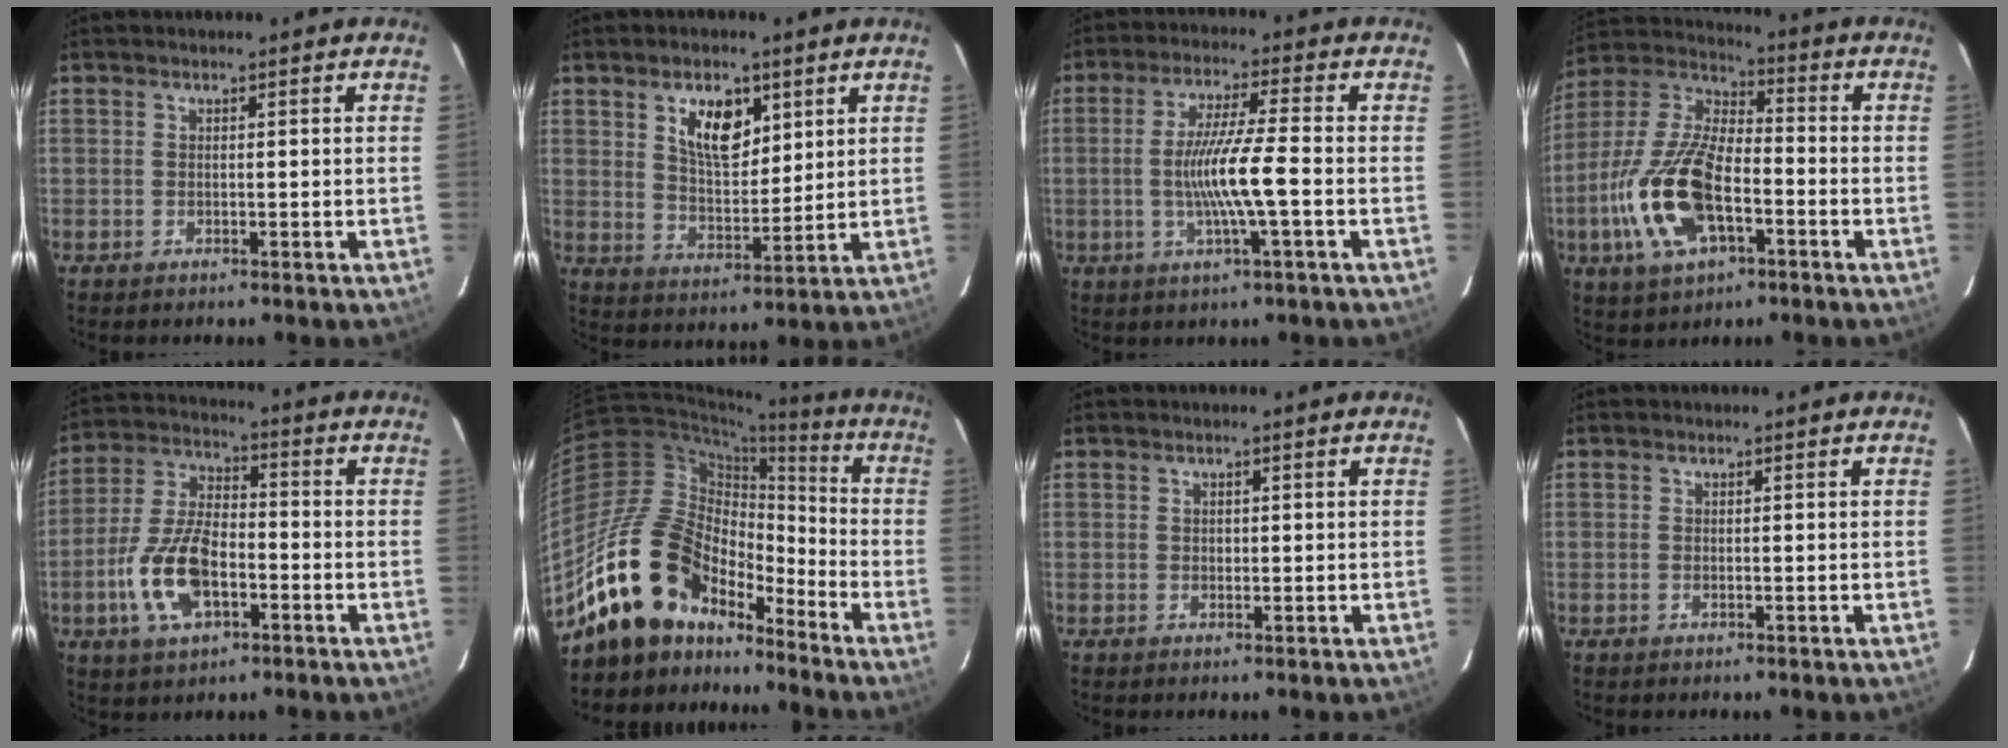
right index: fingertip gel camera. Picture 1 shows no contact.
{"total": 9.0, "force": [4.4, 4.7, 6.4], "torque": [-0.103, 0.002, 0.083]}
{"total": 9.4, "force": [-2.0, -0.3, 9.1], "torque": [-0.173, -0.007, -0.035]}
{"total": 18.1, "force": [-6.0, 8.3, 14.9], "torque": [-0.326, -0.005, -0.114]}
{"total": 13.4, "force": [-4.7, 6.7, 10.6], "torque": [-0.226, 0.007, -0.085]}
{"total": 19.2, "force": [-14.1, 10.1, 8.2], "torque": [-0.159, 0.021, -0.237]}
{"total": 0.8, "force": [0.1, 0.7, 0.2], "torque": [0.000, 0.002, 0.002]}
{"total": 0.0}